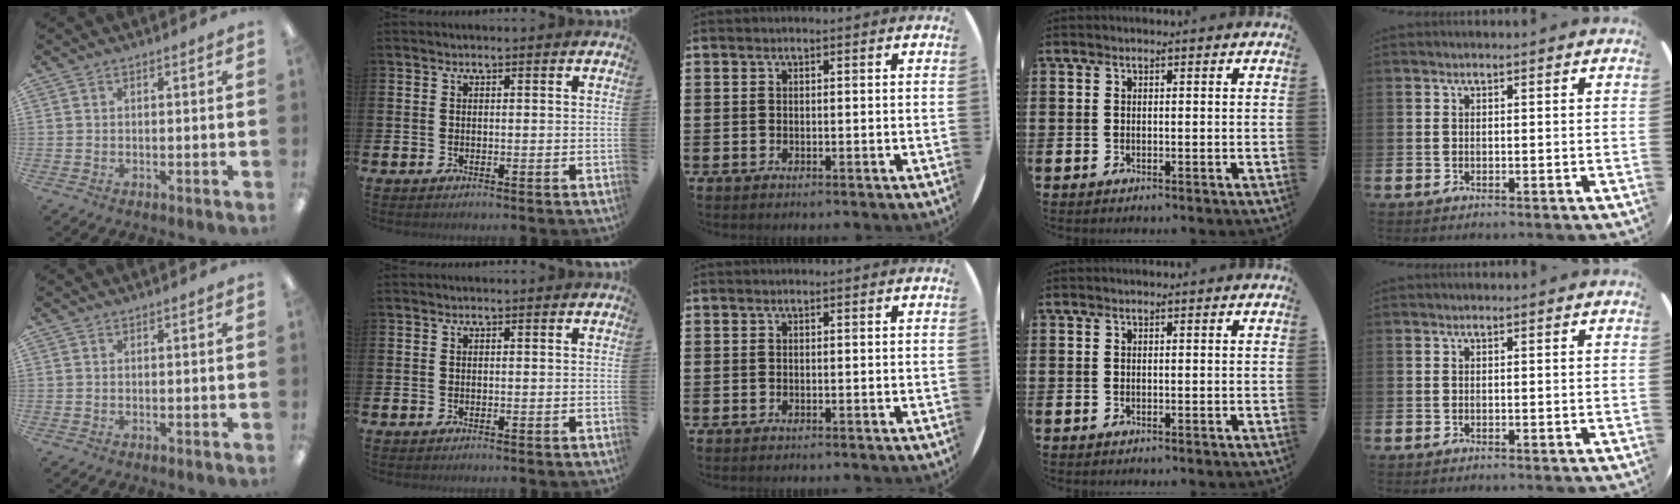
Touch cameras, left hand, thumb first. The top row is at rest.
{}